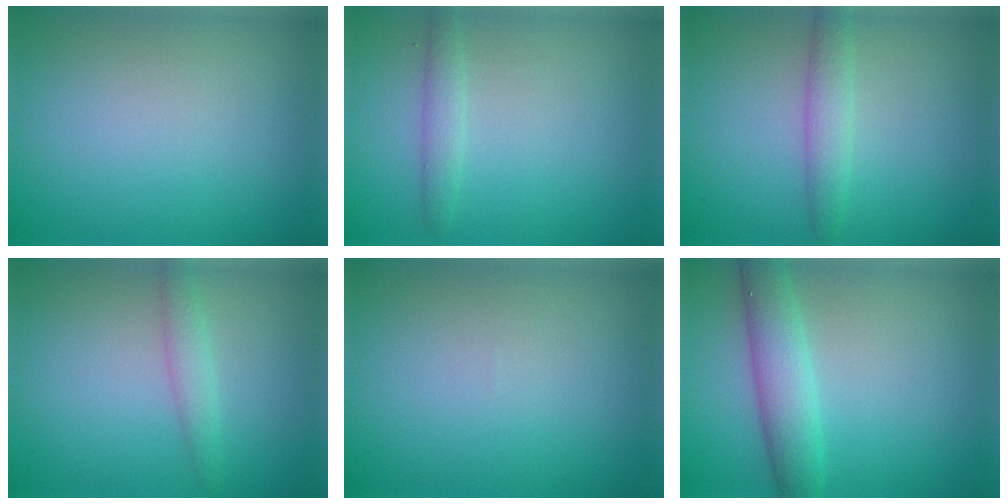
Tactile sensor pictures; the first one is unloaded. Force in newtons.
{"total": 1.5, "press": 1.5, "slide": 0.1}
{"total": 2.1, "press": 2.1, "slide": 0.1}
{"total": 1.7, "press": 1.7, "slide": 0.1}
{"total": 0.0}
{"total": 4.0, "press": 4.0, "slide": 0.2}